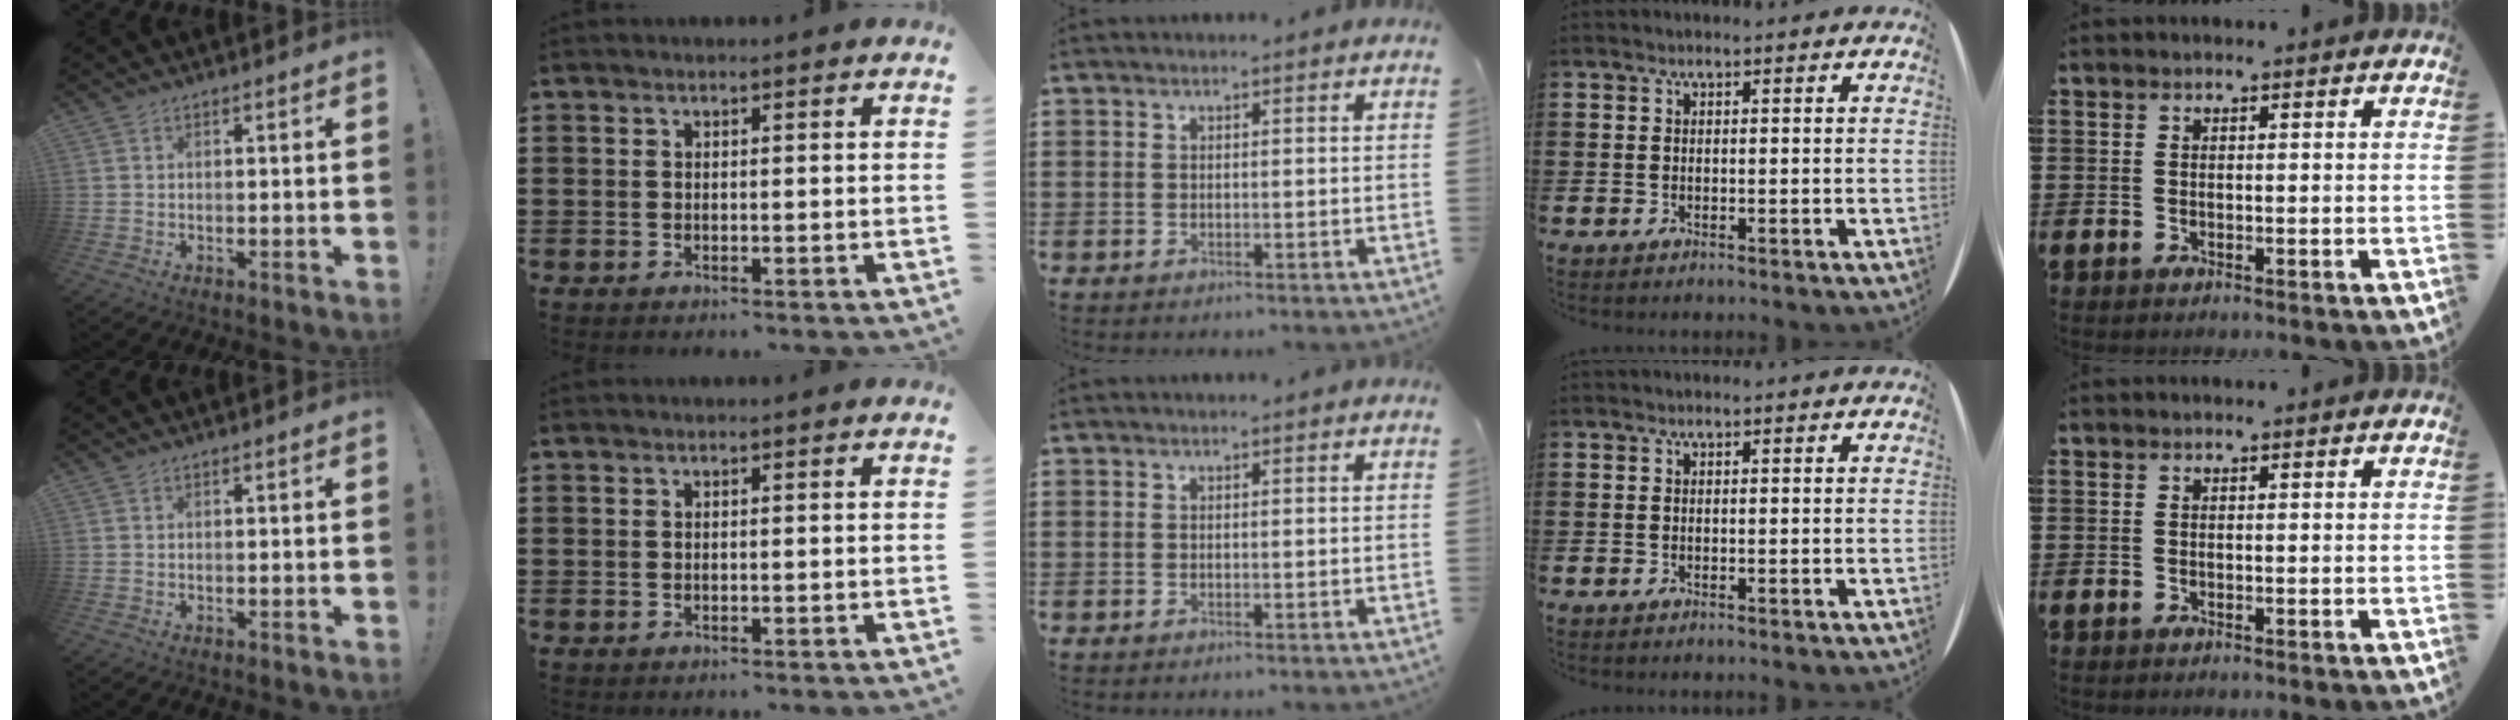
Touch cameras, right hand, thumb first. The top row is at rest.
{}